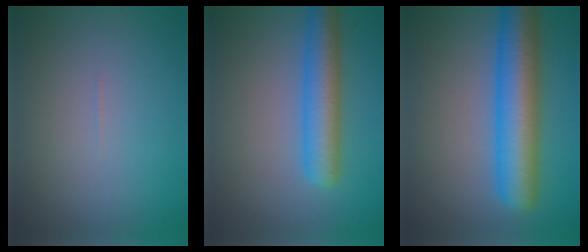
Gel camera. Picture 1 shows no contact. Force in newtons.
{"total": 5.5, "press": 5.5, "slide": 0.1}
{"total": 8.7, "press": 8.7, "slide": 0.2}